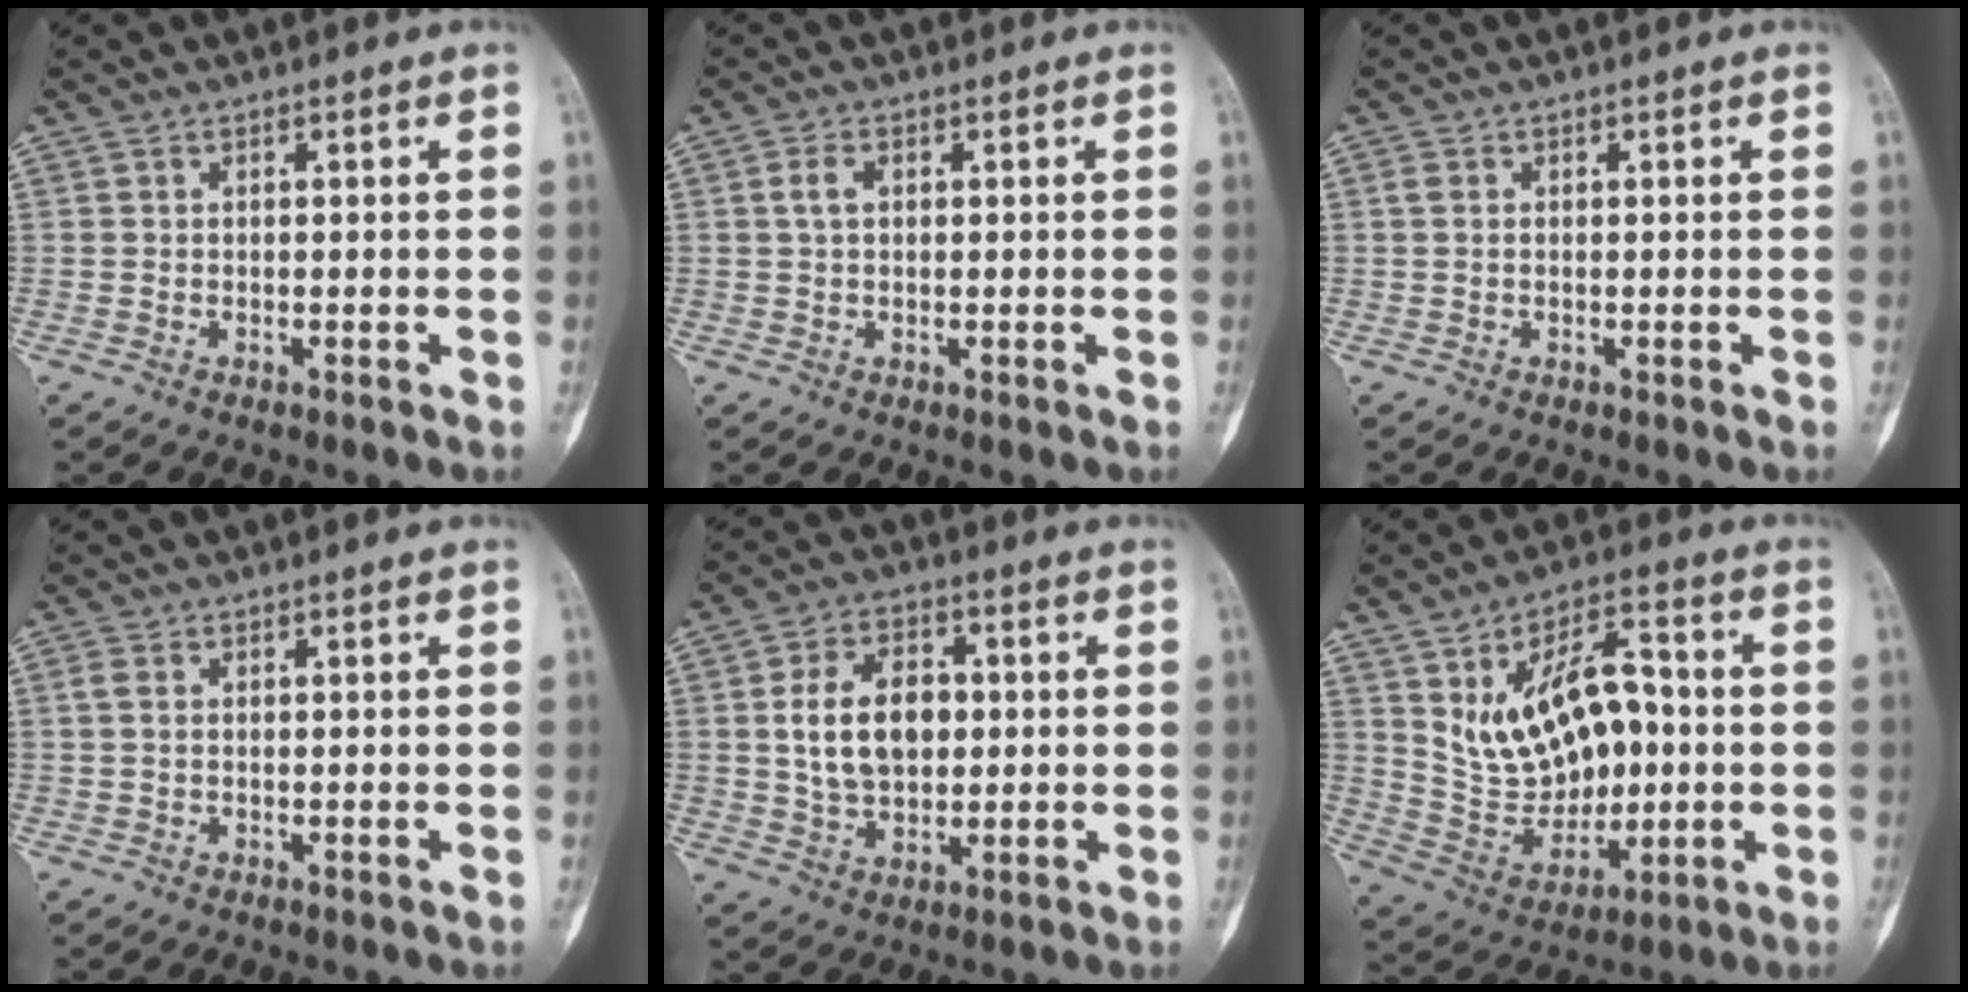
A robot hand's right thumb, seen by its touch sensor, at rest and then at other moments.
{"total": 2.5, "force": [0.6, 1.5, 1.8], "torque": [-0.037, 0.006, 0.011]}
{"total": 1.3, "force": [0.3, 0.8, 0.9], "torque": [-0.026, 0.002, 0.007]}
{"total": 1.7, "force": [0.3, 1.1, 1.3], "torque": [-0.038, 0.003, 0.006]}
{"total": 12.0, "force": [1.3, 8.1, 8.7], "torque": [-0.127, 0.003, 0.027]}
{"total": 18.2, "force": [2.1, 11.4, 14.1], "torque": [-0.191, 0.010, 0.052]}